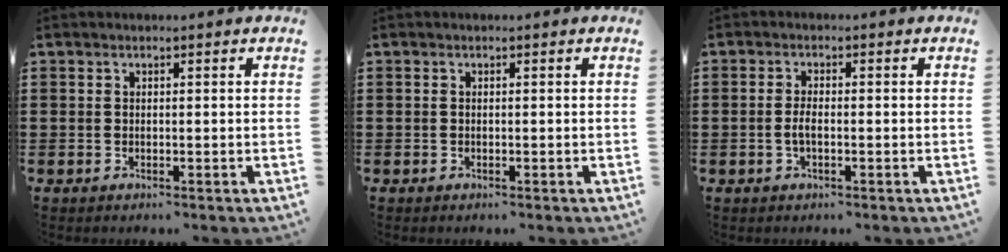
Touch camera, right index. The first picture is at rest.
{"total": 0.0}
{"total": 2.0, "force": [-0.5, 0.6, 1.8], "torque": [-0.041, 0.000, -0.012]}